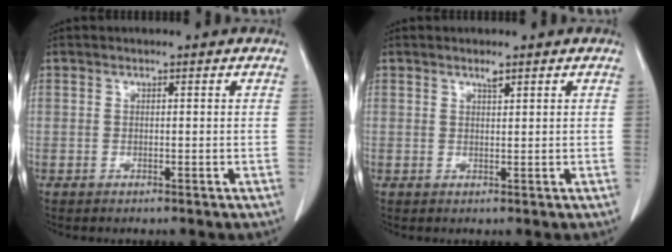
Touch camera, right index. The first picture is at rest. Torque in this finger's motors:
{"motor_torque": [0.03, -0.02, 0.00, 0.00]}